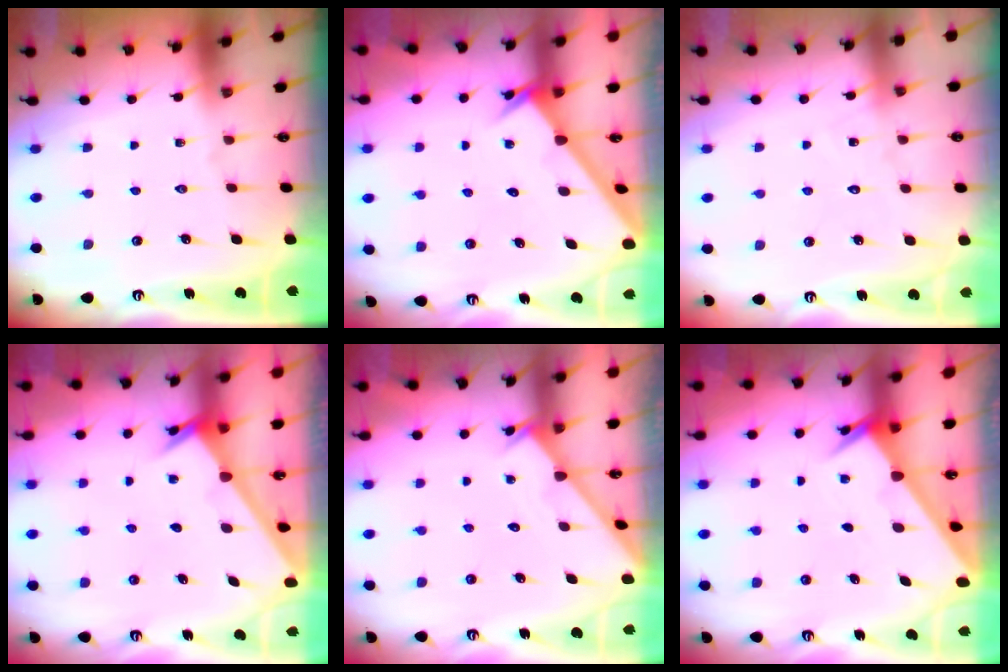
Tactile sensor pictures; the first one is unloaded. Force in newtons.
{"total": 2.2, "press": 2.2, "slide": 0.2}
{"total": 8.0, "press": 8.0, "slide": 0.6}
{"total": 2.4, "press": 2.4, "slide": 0.2}
{"total": 2.3, "press": 2.3, "slide": 0.2}
{"total": 2.0, "press": 2.0, "slide": 0.1}